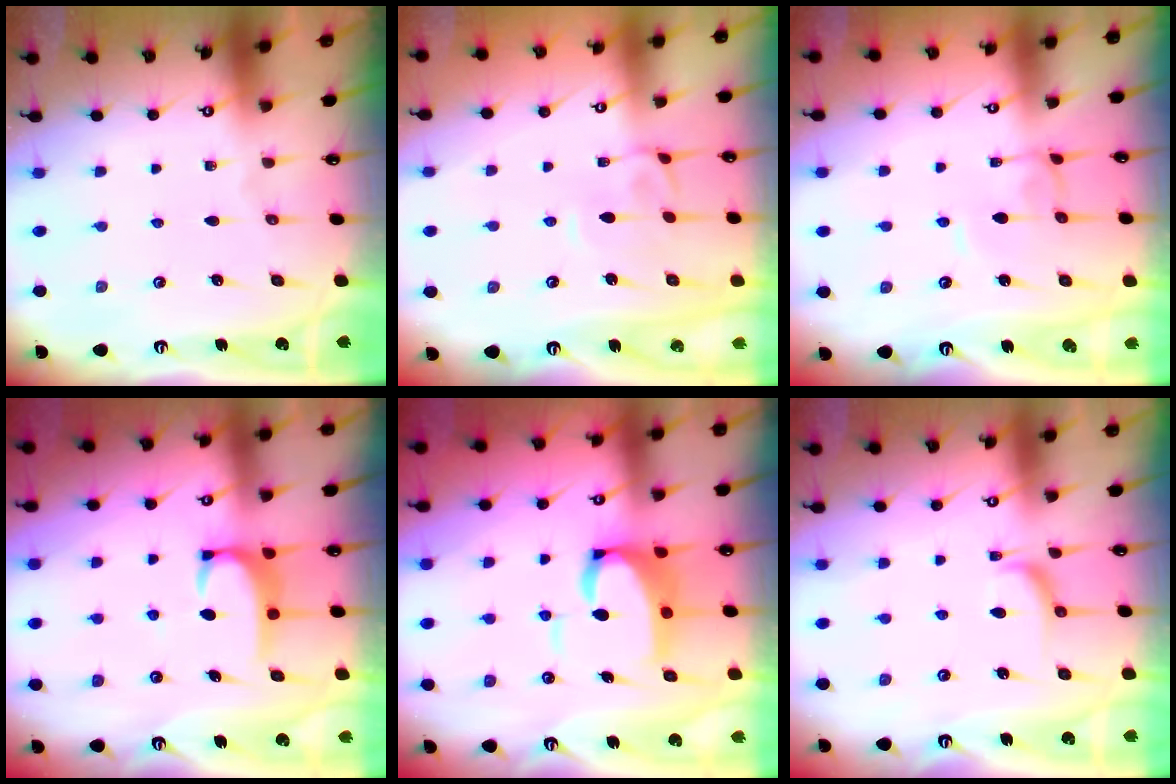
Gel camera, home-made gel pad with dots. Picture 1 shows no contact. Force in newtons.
{"total": 2.5, "press": 2.4, "slide": 0.7}
{"total": 2.2, "press": 2.2, "slide": 0.2}
{"total": 2.9, "press": 2.9, "slide": 0.6}
{"total": 8.0, "press": 7.9, "slide": 1.4}
{"total": 2.7, "press": 2.6, "slide": 0.5}